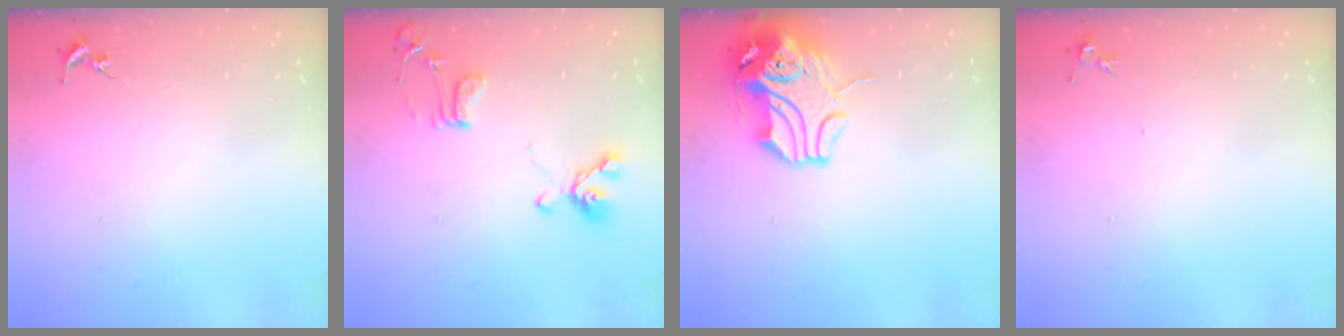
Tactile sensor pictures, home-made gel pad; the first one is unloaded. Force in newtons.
{"total": 12.8, "press": 12.8, "slide": 0.7}
{"total": 12.3, "press": 12.1, "slide": 2.2}
{"total": 5.6, "press": 5.6, "slide": 0.6}